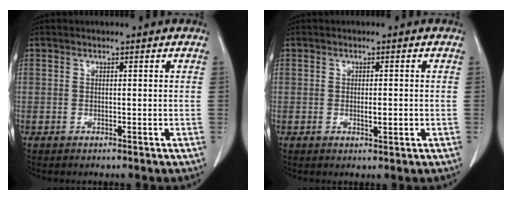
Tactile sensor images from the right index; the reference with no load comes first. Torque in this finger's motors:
{"motor_torque": [0.21, -0.15, 0.23, 0.04]}